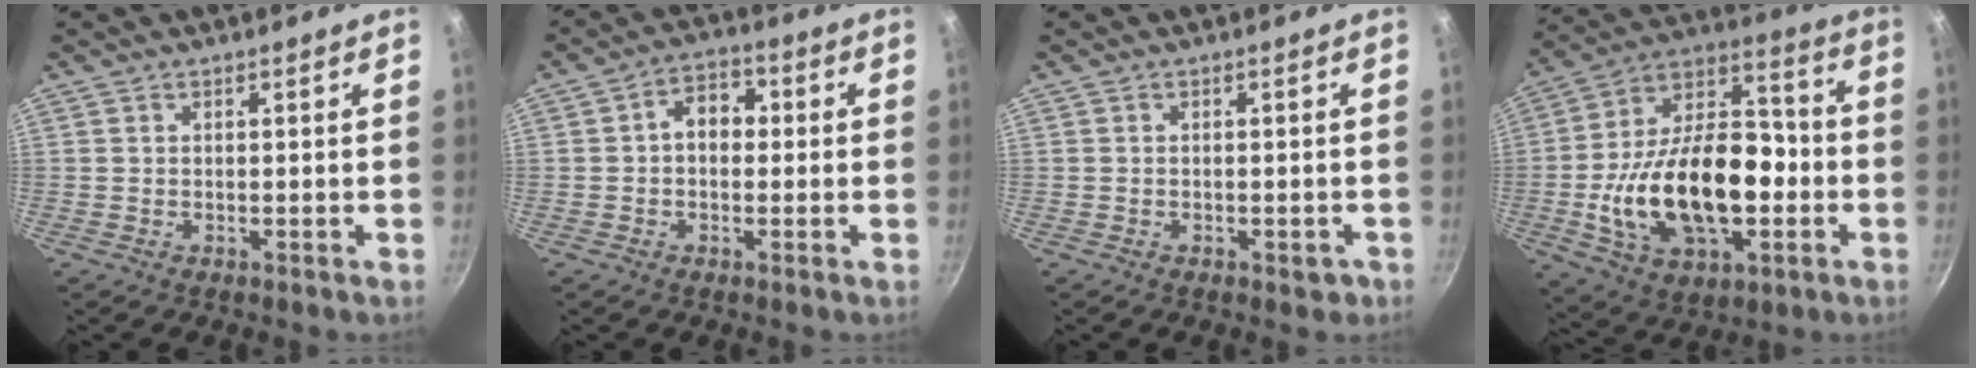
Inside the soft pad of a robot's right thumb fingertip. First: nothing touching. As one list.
[{"total": 6.1, "force": [0.2, 4.5, 4.1], "torque": [-0.031, 0.018, -0.007]}, {"total": 2.2, "force": [-1.1, 1.1, 1.5], "torque": [-0.013, 0.007, -0.009]}, {"total": 26.4, "force": [-5.0, 15.7, 20.5], "torque": [-0.336, 0.047, -0.077]}]